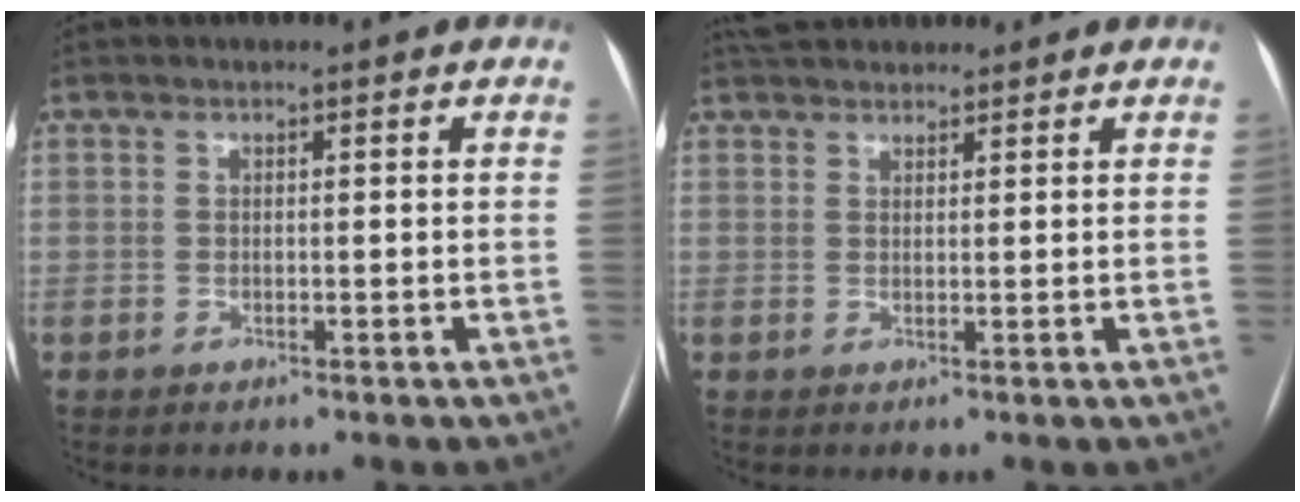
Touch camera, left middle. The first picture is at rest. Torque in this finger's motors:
{"motor_torque": [0.21, -0.26, 0.01, 0.00]}